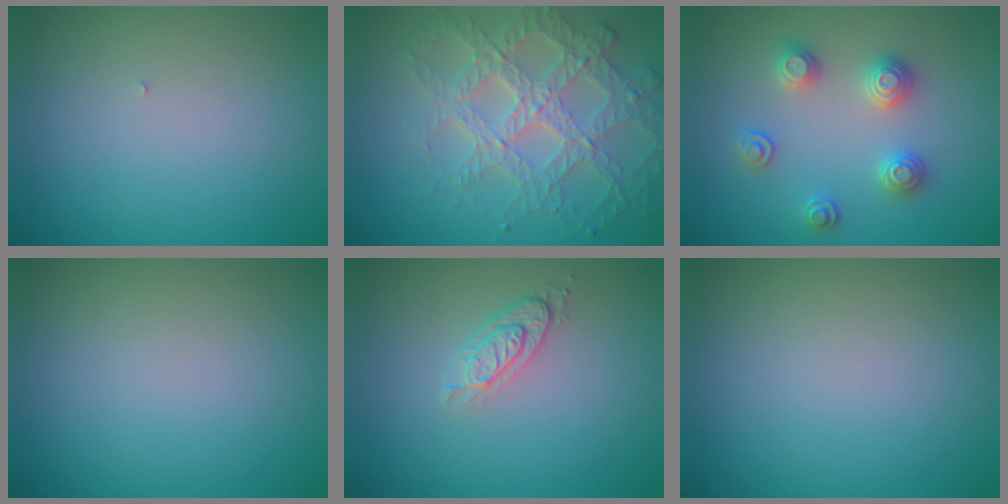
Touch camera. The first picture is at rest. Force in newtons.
{"total": 4.5, "press": 4.3, "slide": 1.2}
{"total": 2.9, "press": 2.8, "slide": 0.8}
{"total": 0.0}
{"total": 2.4, "press": 1.9, "slide": 1.4}
{"total": 0.0}